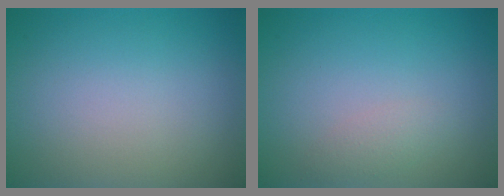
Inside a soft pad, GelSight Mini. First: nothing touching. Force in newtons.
{"total": 1.1, "press": 1.1, "slide": 0.0}